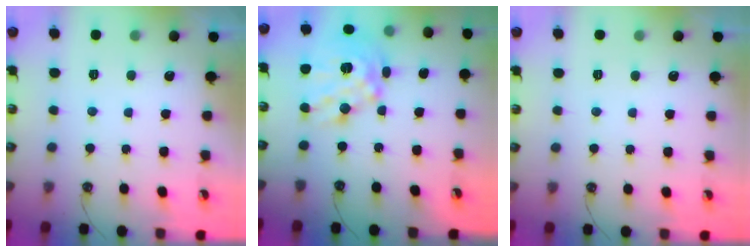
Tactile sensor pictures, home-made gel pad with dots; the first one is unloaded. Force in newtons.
{"total": 18.1, "press": 18.0, "slide": 1.8}
{"total": 0.0}